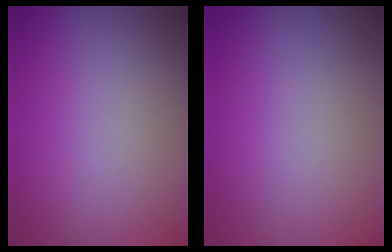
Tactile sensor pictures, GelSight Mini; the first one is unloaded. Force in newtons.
{"total": 0.0}